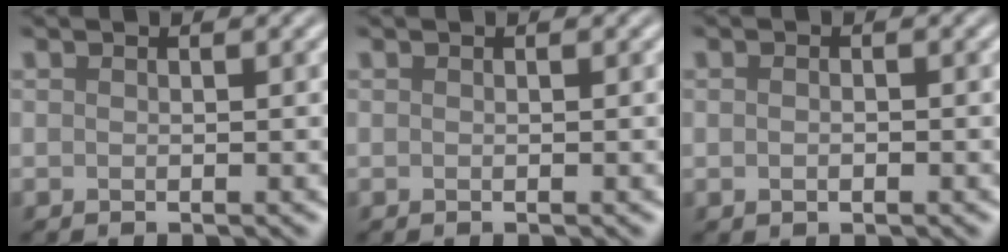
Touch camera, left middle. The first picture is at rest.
{"total": 0.0}
{"total": 0.9, "force": [-0.1, 0.6, 0.7], "torque": [-0.014, 0.001, -0.004]}